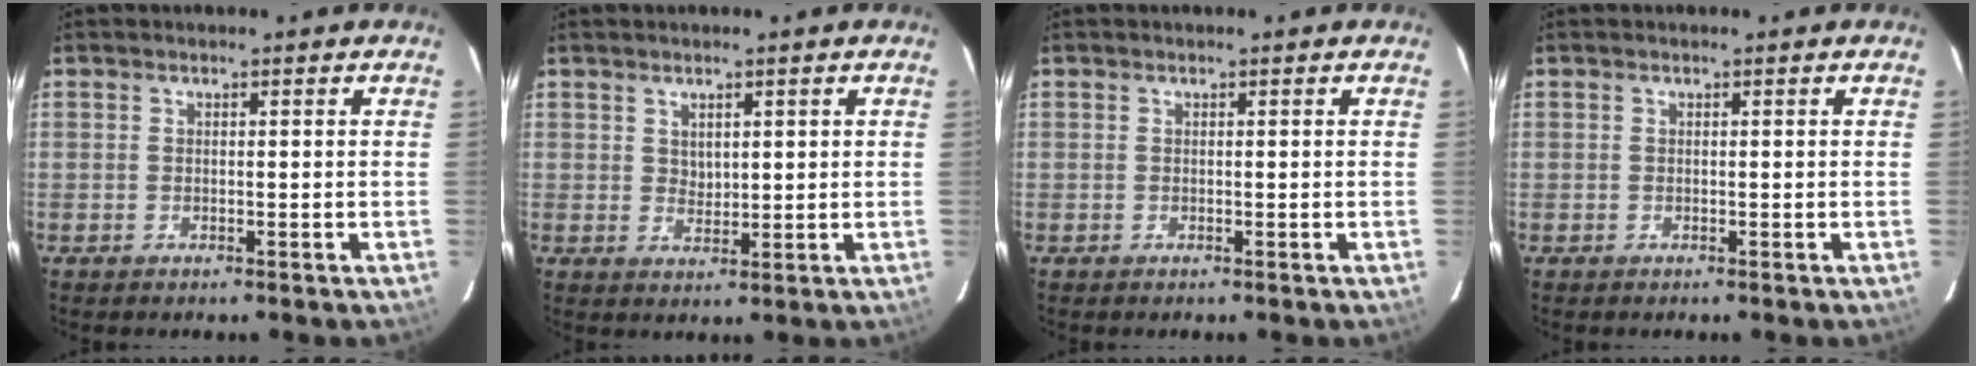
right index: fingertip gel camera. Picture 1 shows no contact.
{"total": 1.8, "force": [1.2, 1.3, 0.4], "torque": [0.001, 0.000, 0.024]}
{"total": 0.0}
{"total": 0.0}